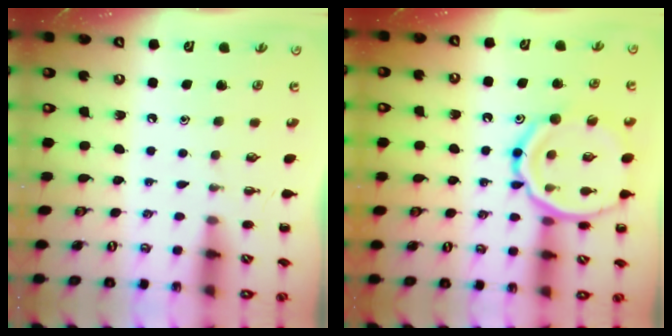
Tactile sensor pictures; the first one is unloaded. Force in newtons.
{"total": 17.6, "press": 17.5, "slide": 2.2}